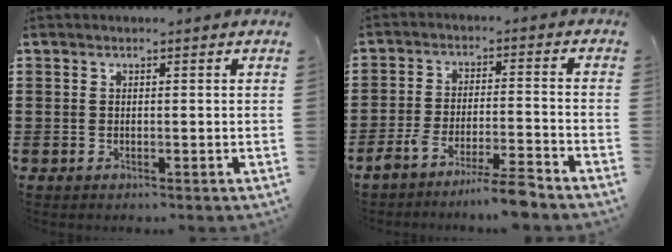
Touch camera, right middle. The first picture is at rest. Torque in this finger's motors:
{"motor_torque": [0.02, -0.29, 0.48, 0.10]}